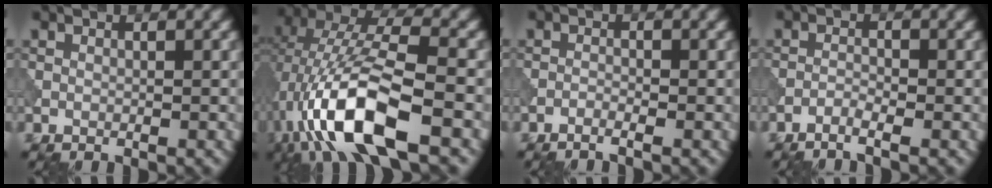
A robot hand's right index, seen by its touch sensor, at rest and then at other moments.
{"total": 12.0, "force": [-4.1, 4.2, 10.4], "torque": [-0.216, 0.011, -0.080]}
{"total": 0.9, "force": [-0.7, 0.0, 0.5], "torque": [-0.009, 0.001, -0.017]}
{"total": 1.3, "force": [-1.0, 0.1, 0.7], "torque": [-0.014, 0.001, -0.026]}